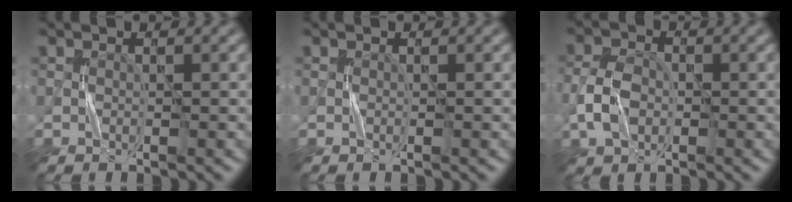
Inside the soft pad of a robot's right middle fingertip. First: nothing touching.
{"total": 0.0}
{"total": 3.7, "force": [-0.9, 2.8, 2.3], "torque": [-0.050, 0.002, -0.021]}